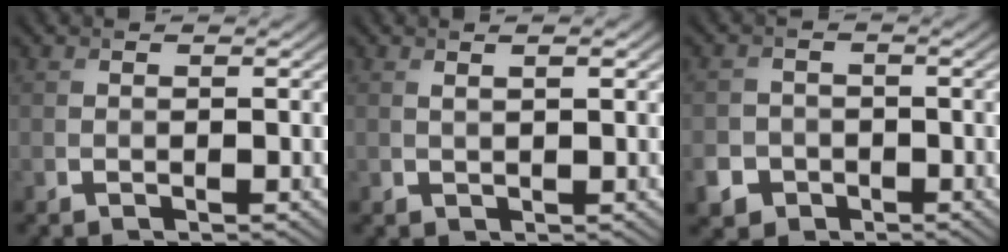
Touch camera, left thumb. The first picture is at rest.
{"total": 1.5, "force": [0.9, 0.2, 1.2], "torque": [-0.024, 0.001, 0.022]}
{"total": 4.8, "force": [-2.4, 4.0, 1.2], "torque": [-0.024, -0.010, -0.057]}